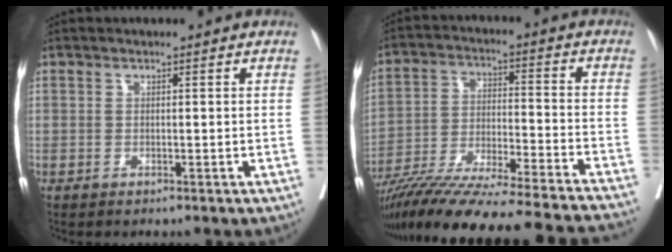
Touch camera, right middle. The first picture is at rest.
{"total": 27.9, "force": [-25.0, -0.6, 12.4], "torque": [-0.165, -0.061, -0.375]}